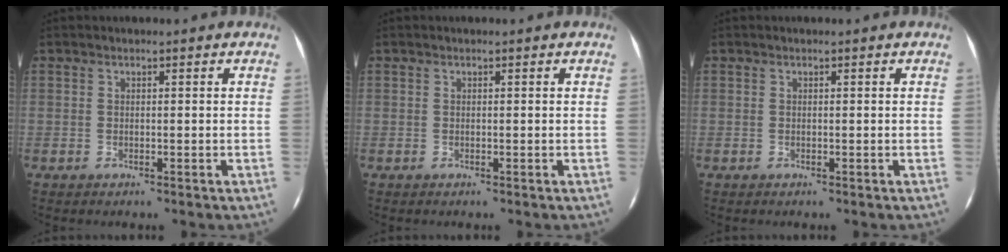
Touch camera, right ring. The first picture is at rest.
{"total": 0.0}
{"total": 0.0}